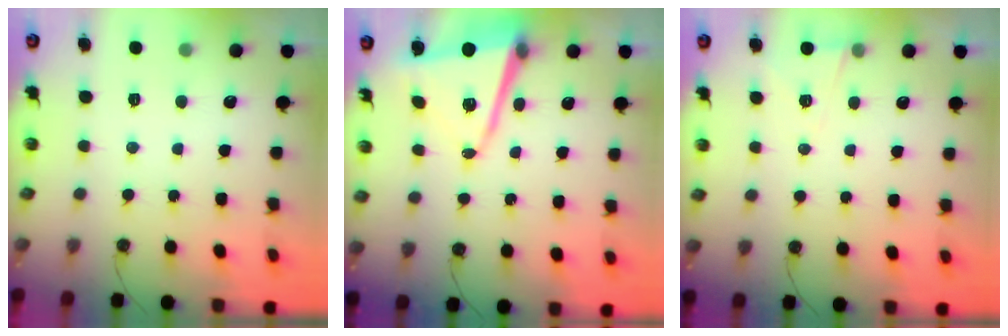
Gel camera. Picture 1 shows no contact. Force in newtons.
{"total": 10.6, "press": 10.4, "slide": 1.7}
{"total": 5.4, "press": 3.3, "slide": 4.2}